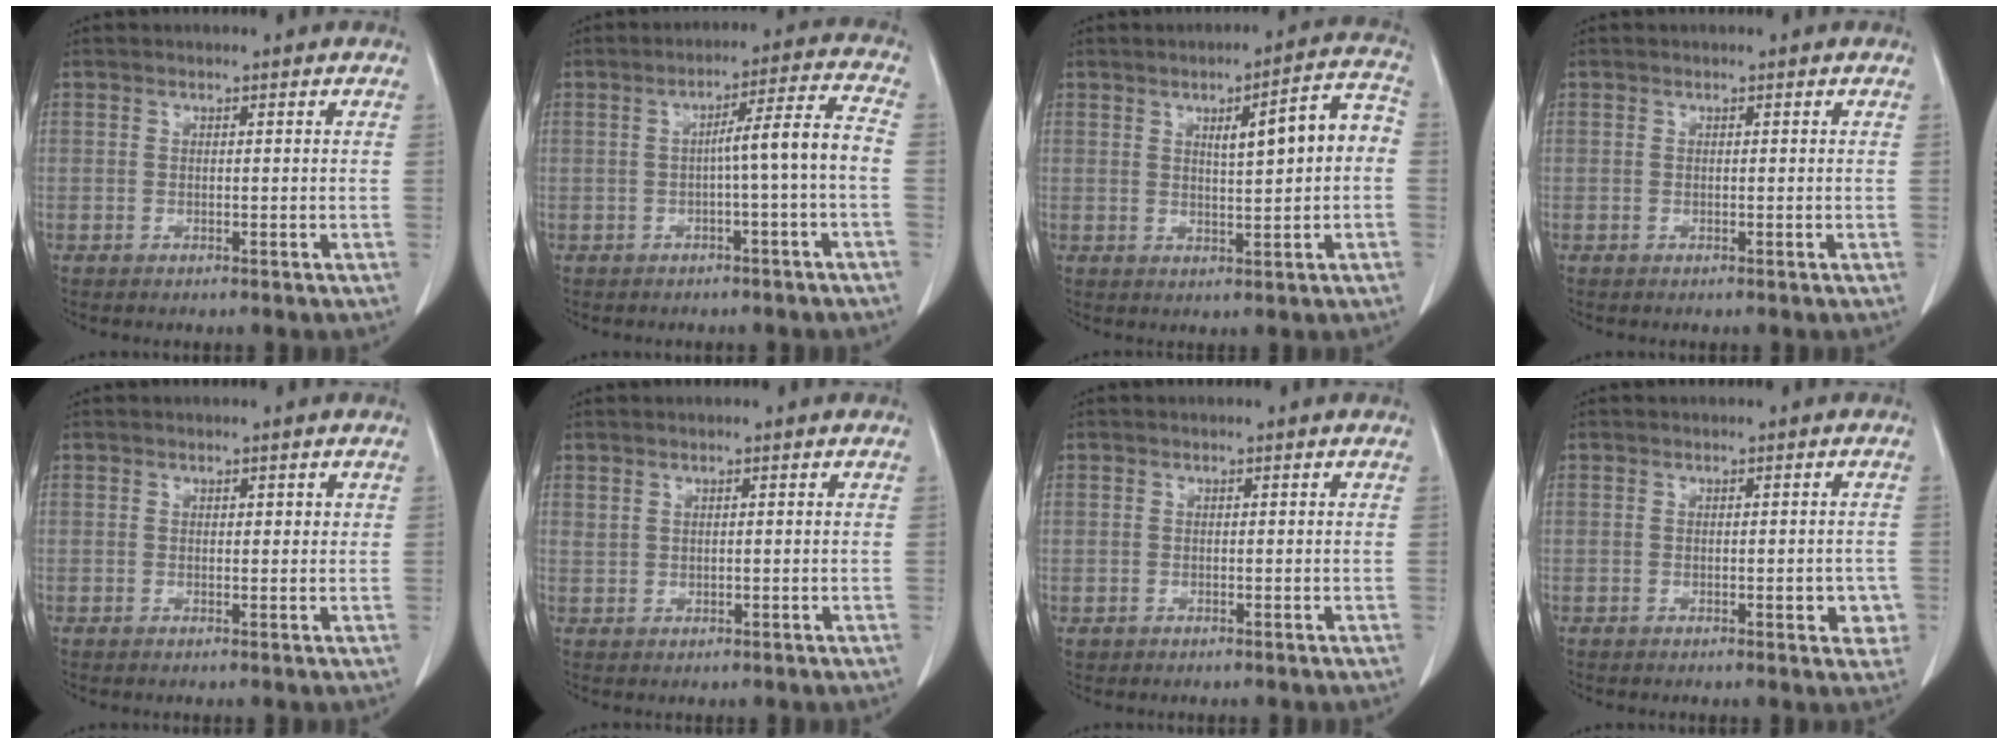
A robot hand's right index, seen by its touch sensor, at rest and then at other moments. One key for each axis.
{"total": 6.6, "fx": -1.3, "fy": -0.9, "fz": 6.5, "tx": -0.097, "ty": 0.021, "tz": -0.015}
{"total": 8.2, "fx": 0.8, "fy": 1.4, "fz": 8.0, "tx": -0.110, "ty": 0.027, "tz": 0.013}
{"total": 0.0}
{"total": 1.1, "fx": 0.5, "fy": 0.6, "fz": 0.8, "tx": -0.007, "ty": 0.000, "tz": 0.006}
{"total": 0.8, "fx": 0.7, "fy": 0.4, "fz": 0.2, "tx": 0.002, "ty": 0.001, "tz": 0.016}
{"total": 0.7, "fx": -0.1, "fy": 0.7, "fz": 0.0, "tx": 0.002, "ty": 0.006, "tz": -0.003}
{"total": 3.3, "fx": -0.9, "fy": 1.4, "fz": 2.8, "tx": -0.018, "ty": 0.001, "tz": -0.007}